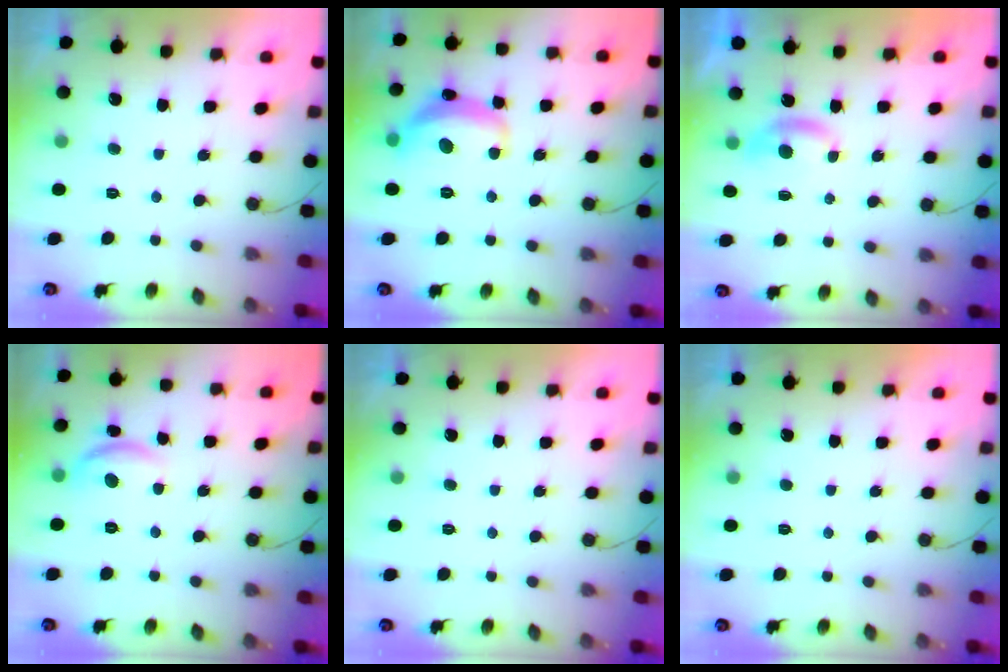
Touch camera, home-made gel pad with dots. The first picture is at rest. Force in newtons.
{"total": 14.4, "press": 14.4, "slide": 0.6}
{"total": 4.0, "press": 4.0, "slide": 0.5}
{"total": 9.3, "press": 9.3, "slide": 0.6}
{"total": 0.0}
{"total": 0.0}